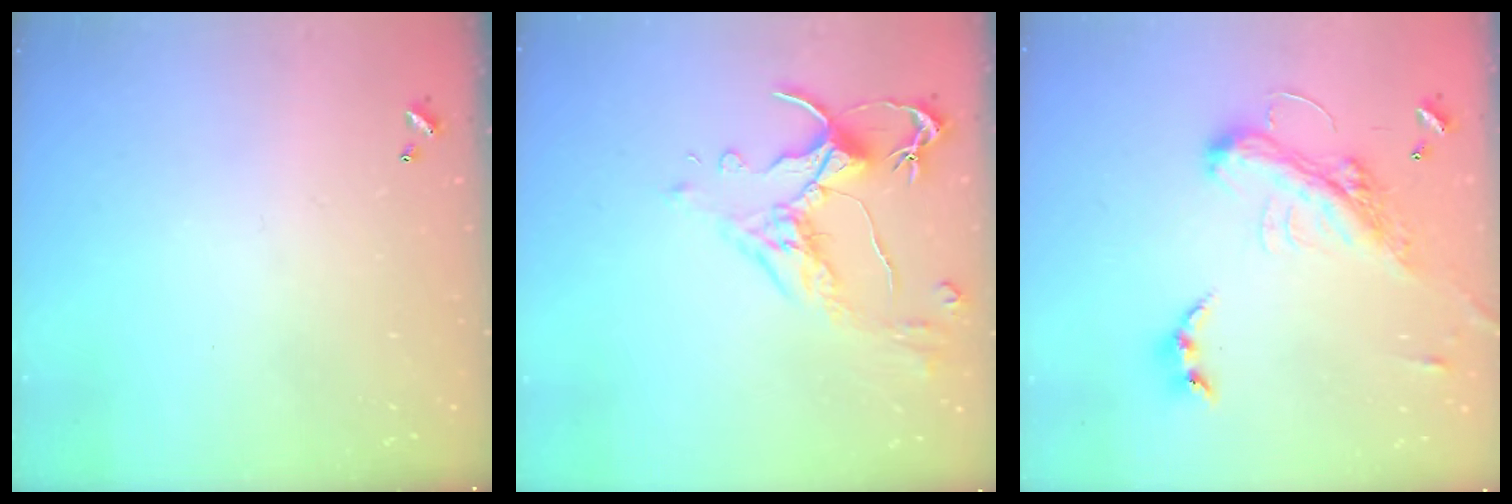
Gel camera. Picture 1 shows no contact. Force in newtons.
{"total": 2.6, "press": 2.2, "slide": 1.4}
{"total": 6.2, "press": 6.0, "slide": 1.6}